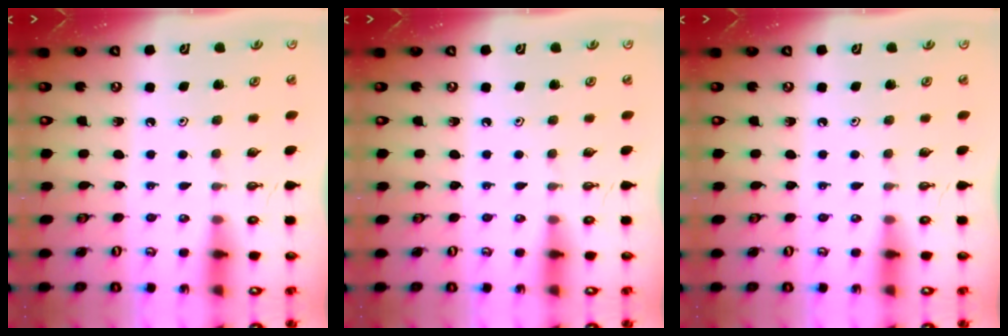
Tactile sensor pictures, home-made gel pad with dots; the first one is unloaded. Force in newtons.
{"total": 0.0}
{"total": 0.0}